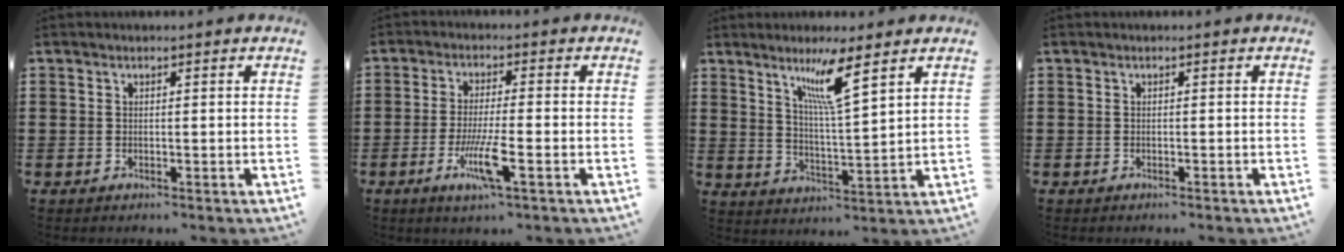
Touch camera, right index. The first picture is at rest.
{"total": 6.9, "force": [-2.8, 0.8, 6.3], "torque": [-0.126, -0.016, -0.053]}
{"total": 7.6, "force": [4.8, 0.4, 5.9], "torque": [-0.112, -0.009, 0.077]}
{"total": 0.0}